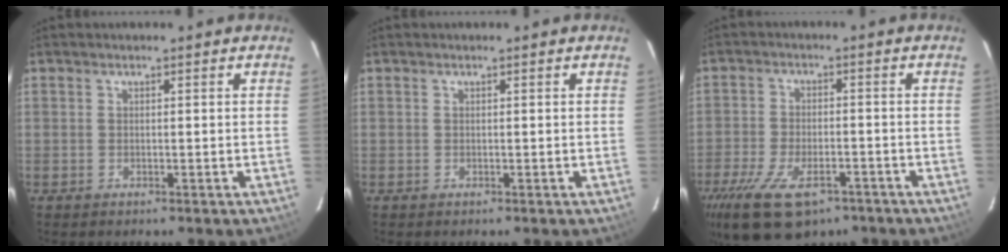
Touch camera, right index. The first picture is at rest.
{"total": 0.0}
{"total": 14.9, "force": [-9.6, 7.0, 9.0], "torque": [-0.198, -0.033, -0.159]}